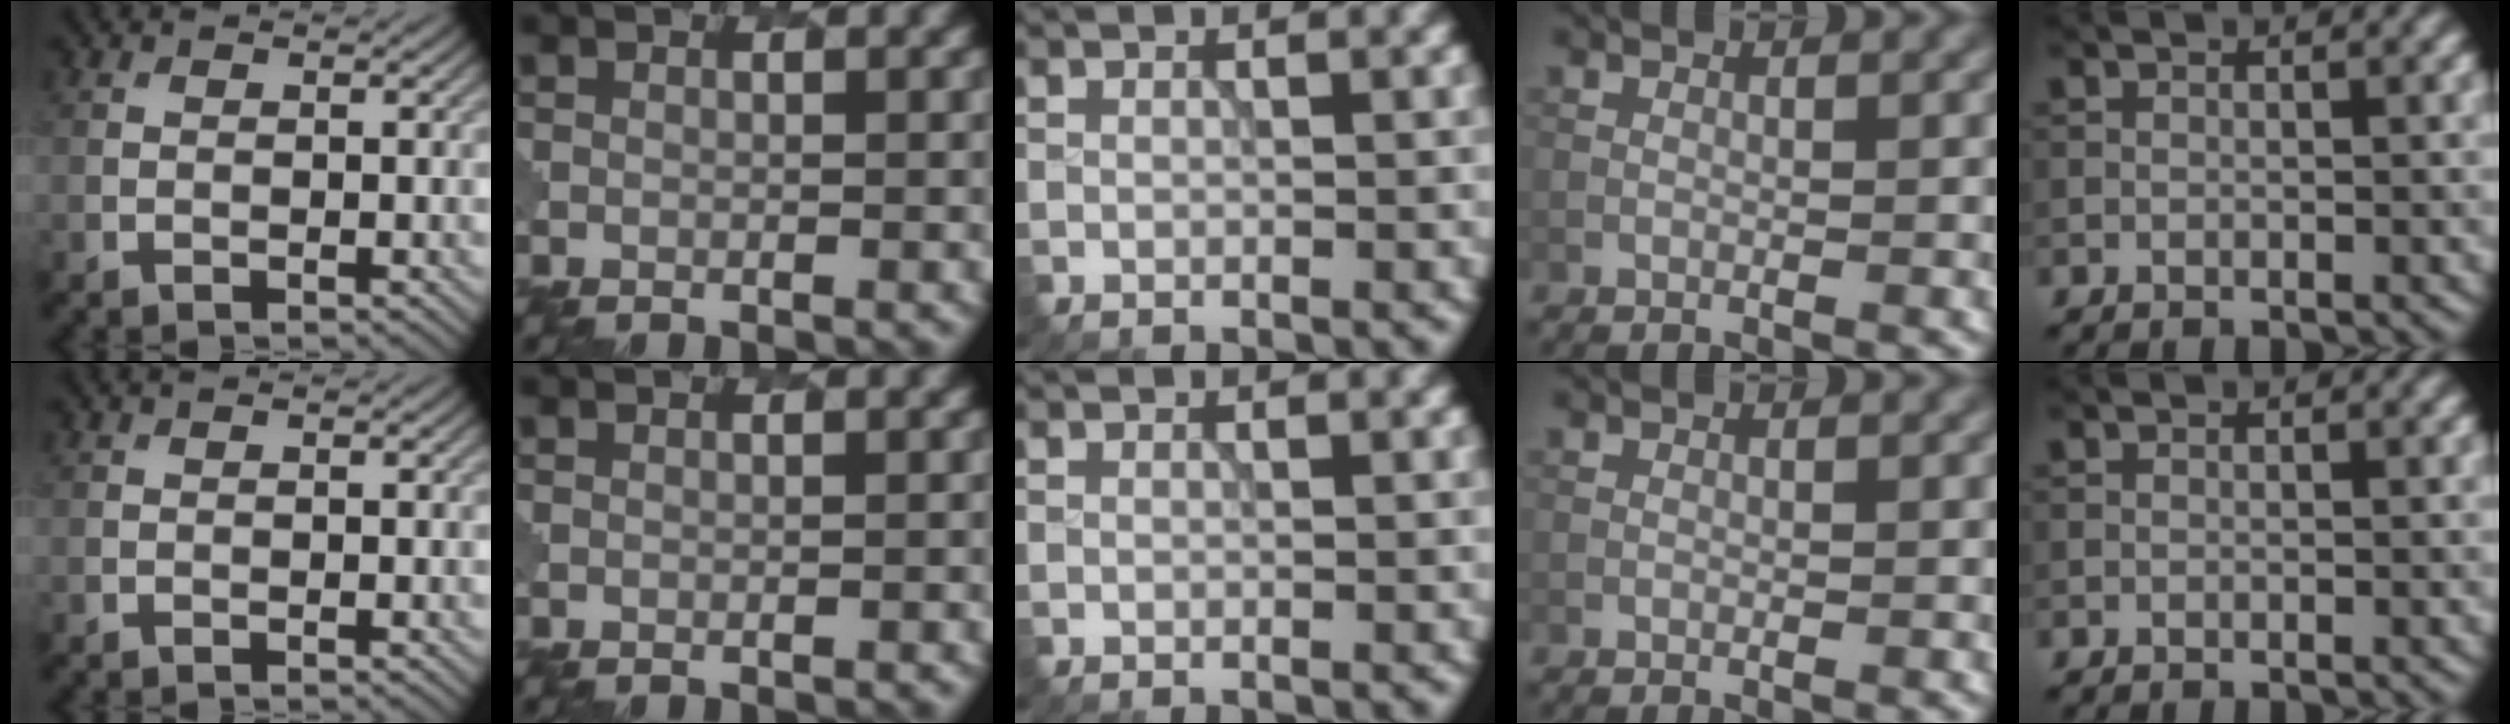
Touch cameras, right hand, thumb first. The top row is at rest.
{"index": {"total": 0.6, "force": [-0.5, 0.1, 0.2], "torque": [0.003, 0.000, -0.006]}}